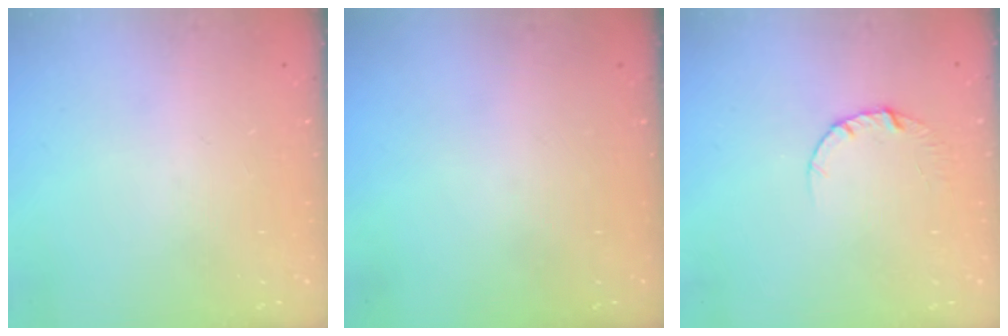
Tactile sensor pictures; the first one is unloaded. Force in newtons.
{"total": 0.0}
{"total": 3.4, "press": 3.4, "slide": 0.4}